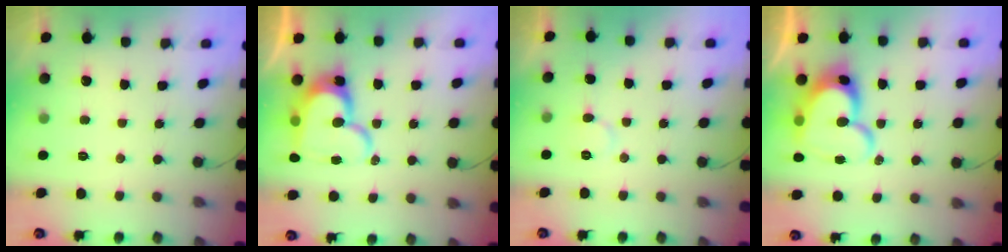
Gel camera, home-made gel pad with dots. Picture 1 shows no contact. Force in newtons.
{"total": 18.0, "press": 17.9, "slide": 1.9}
{"total": 4.6, "press": 4.6, "slide": 0.6}
{"total": 18.2, "press": 18.1, "slide": 1.7}